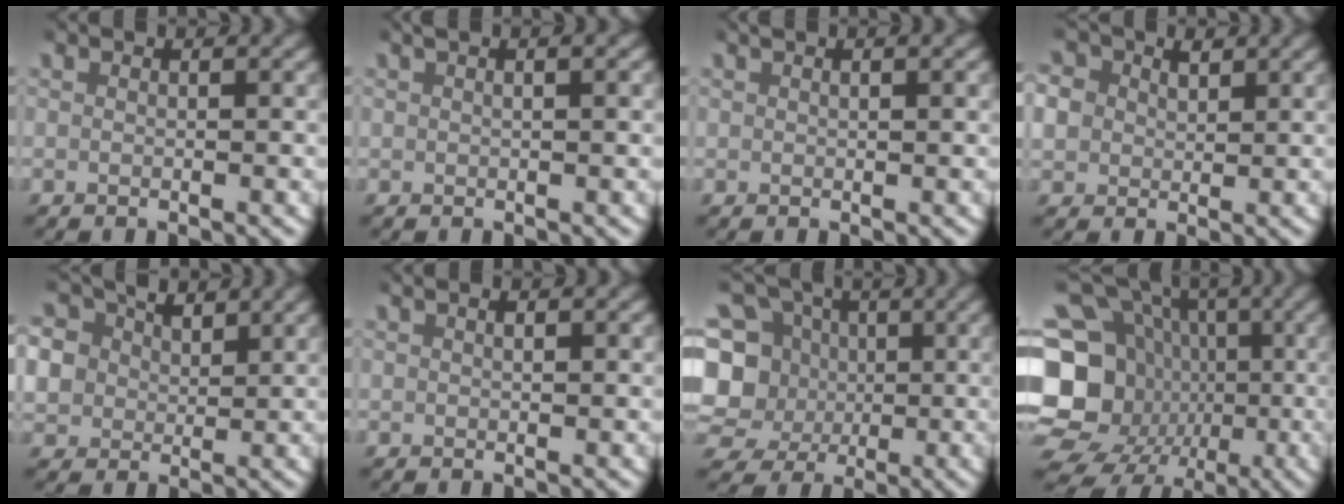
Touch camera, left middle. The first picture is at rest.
{"total": 1.2, "force": [0.7, 0.2, 1.0], "torque": [-0.013, 0.006, 0.011]}
{"total": 0.8, "force": [0.5, 0.1, 0.5], "torque": [-0.005, 0.003, 0.009]}
{"total": 4.1, "force": [1.0, 3.6, 1.7], "torque": [-0.051, -0.006, 0.022]}
{"total": 6.3, "force": [2.2, 5.3, 2.6], "torque": [-0.072, -0.008, 0.039]}
{"total": 1.0, "force": [0.5, 0.4, 0.7], "torque": [-0.007, 0.003, 0.008]}
{"total": 12.0, "force": [0.0, 10.8, 5.2], "torque": [-0.125, -0.029, -0.002]}
{"total": 18.3, "force": [-0.7, 16.0, 8.8], "torque": [-0.178, -0.052, -0.010]}